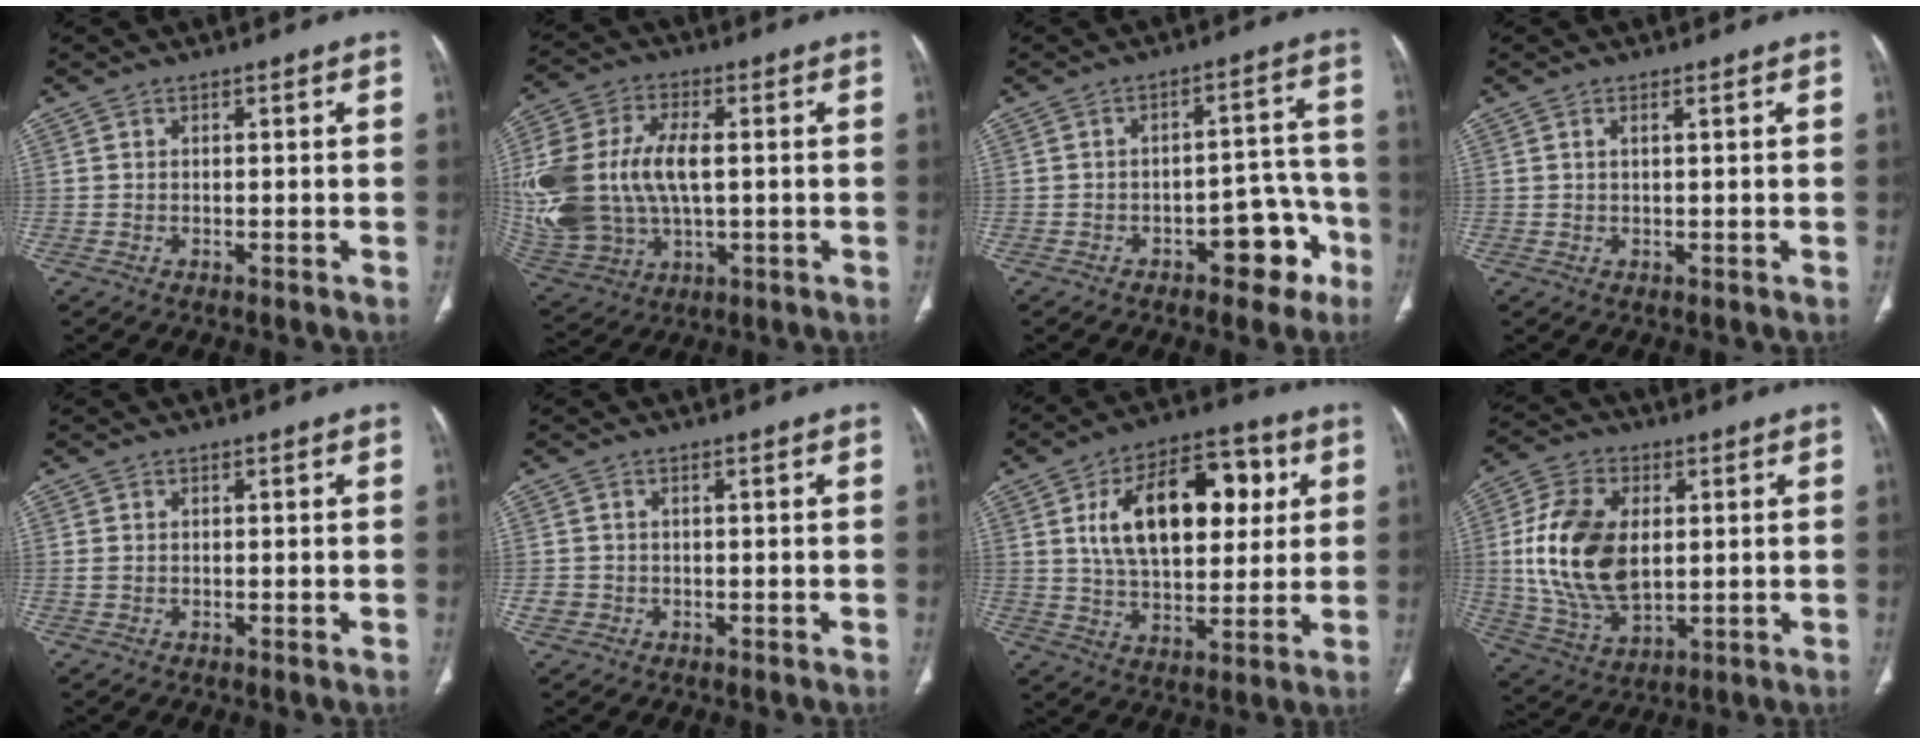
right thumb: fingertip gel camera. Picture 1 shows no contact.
{"total": 23.6, "force": [1.1, 14.4, 18.7], "torque": [-0.431, -0.003, 0.037]}
{"total": 9.5, "force": [-4.9, 4.9, 6.6], "torque": [-0.046, 0.051, -0.060]}
{"total": 0.9, "force": [0.4, 0.0, 0.7], "torque": [-0.019, 0.002, 0.008]}
{"total": 1.2, "force": [-0.1, 0.7, 0.9], "torque": [-0.023, 0.000, 0.001]}
{"total": 1.8, "force": [-0.5, 1.7, 0.4], "torque": [-0.004, 0.004, -0.008]}
{"total": 20.7, "force": [5.3, 11.6, 16.3], "torque": [-0.225, 0.006, 0.083]}
{"total": 17.8, "force": [1.8, 10.9, 13.9], "torque": [-0.259, -0.015, 0.040]}